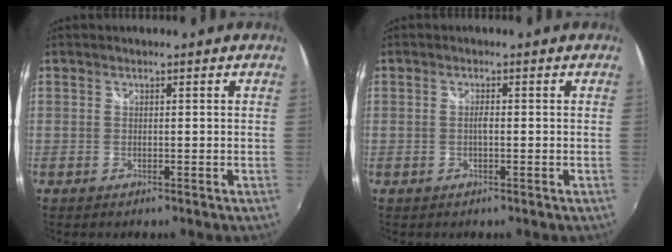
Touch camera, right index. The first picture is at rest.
{"total": 0.9, "force": [-0.2, 0.3, 0.9], "torque": [-0.016, 0.002, -0.005]}